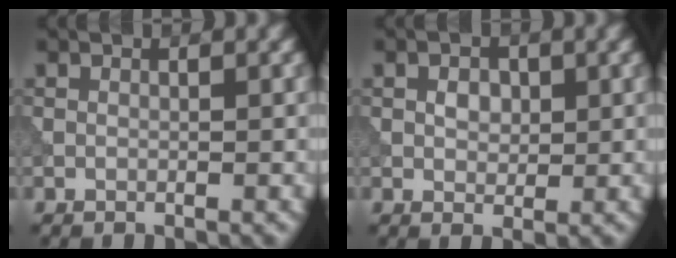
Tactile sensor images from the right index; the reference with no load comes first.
{"total": 1.8, "force": [0.3, 1.3, 1.1], "torque": [-0.022, -0.003, 0.006]}